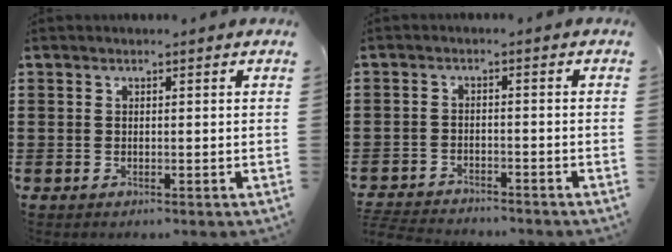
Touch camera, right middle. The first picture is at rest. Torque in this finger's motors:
{"motor_torque": [1.18, 0.23, 0.32, 0.09]}